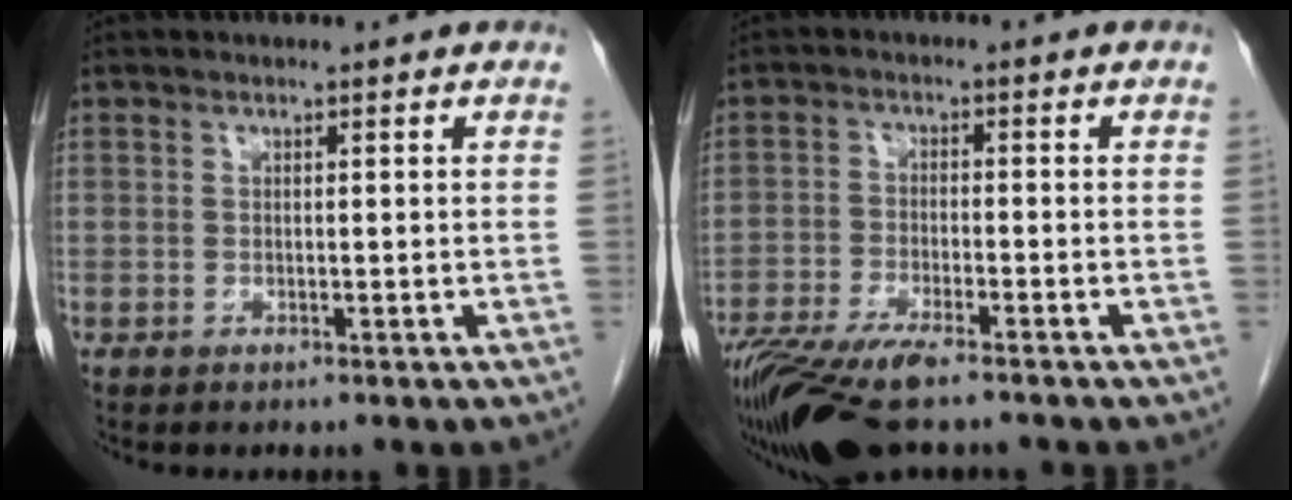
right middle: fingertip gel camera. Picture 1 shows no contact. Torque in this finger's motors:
{"motor_torque": [0.91, -0.79, 0.16, 0.06]}